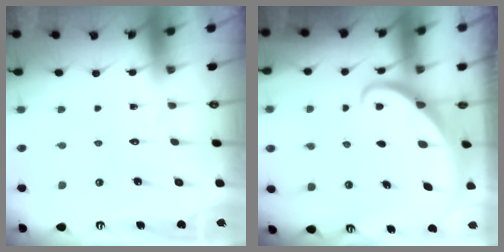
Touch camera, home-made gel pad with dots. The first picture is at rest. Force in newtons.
{"total": 2.4, "press": 2.4, "slide": 0.2}